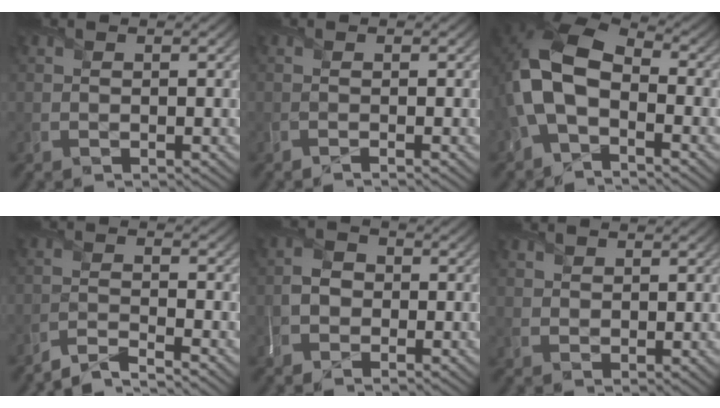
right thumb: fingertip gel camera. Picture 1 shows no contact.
{"total": 0.8, "force": [-0.4, 0.0, 0.7], "torque": [-0.009, 0.000, -0.013]}
{"total": 10.6, "force": [-1.7, 6.5, 8.3], "torque": [-0.191, 0.000, -0.044]}
{"total": 3.8, "force": [-3.4, 0.4, 1.6], "torque": [-0.020, 0.004, -0.080]}
{"total": 2.9, "force": [-0.8, 2.3, 1.6], "torque": [-0.038, 0.005, -0.022]}
{"total": 1.6, "force": [1.1, 1.0, 0.6], "torque": [-0.012, -0.003, 0.024]}